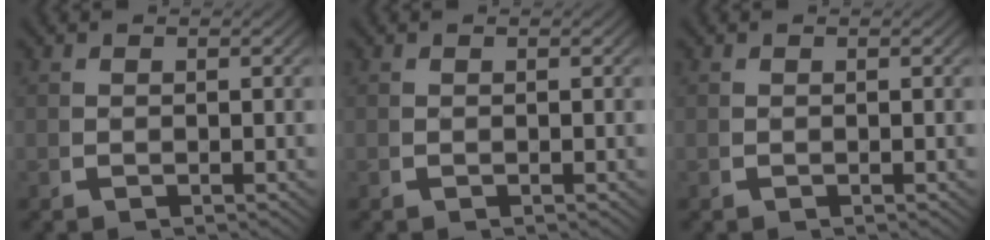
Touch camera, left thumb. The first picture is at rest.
{"total": 0.0}
{"total": 0.6, "force": [0.2, -0.6, -0.1], "torque": [0.006, 0.000, 0.005]}